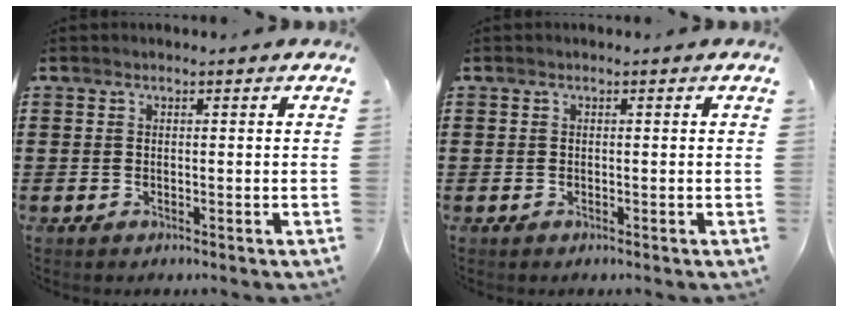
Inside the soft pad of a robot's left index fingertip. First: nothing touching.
{"total": 0.0}